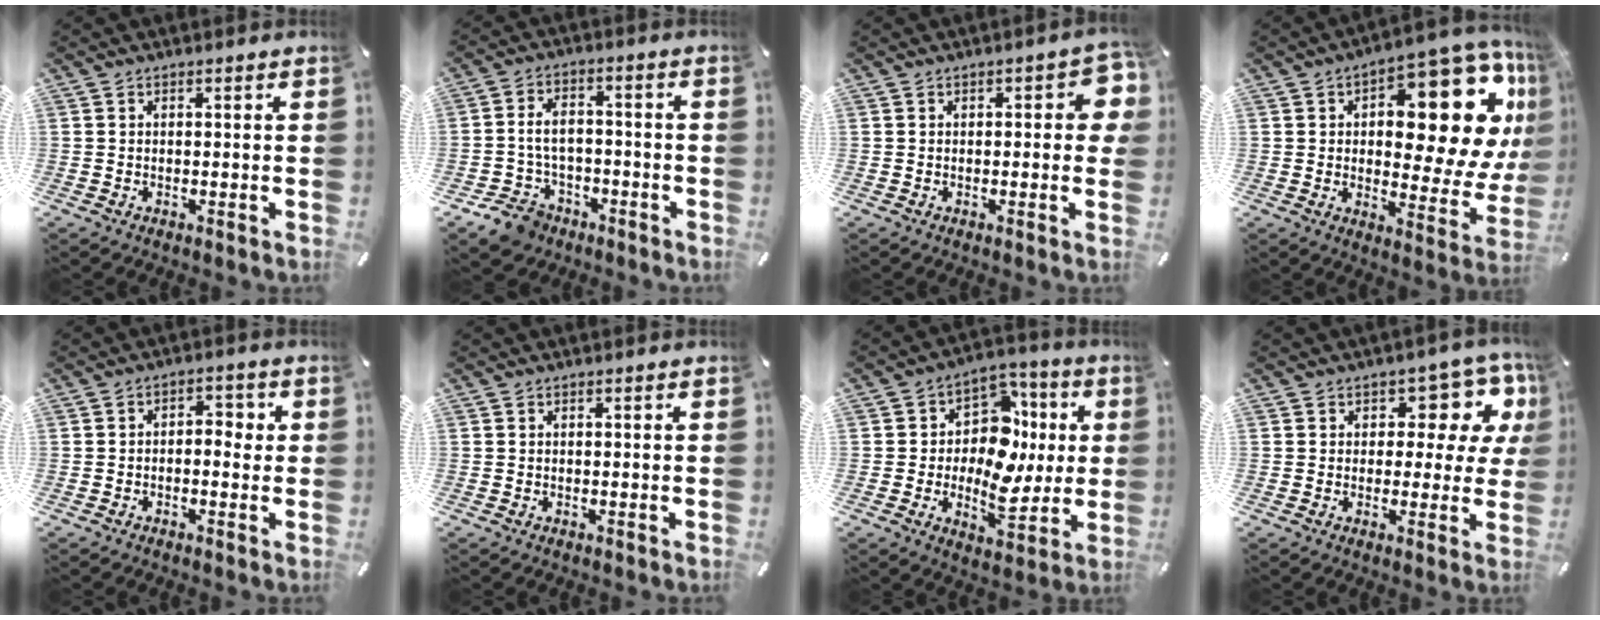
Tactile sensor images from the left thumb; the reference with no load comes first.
{"total": 9.0, "force": [-3.0, 7.0, 4.8], "torque": [-0.094, 0.029, -0.052]}
{"total": 6.1, "force": [0.6, 2.6, 5.5], "torque": [-0.060, -0.001, 0.004]}
{"total": 21.5, "force": [8.8, 10.4, 16.6], "torque": [-0.179, -0.089, 0.142]}
{"total": 3.8, "force": [-1.1, 2.3, 2.8], "torque": [-0.037, 0.010, -0.028]}
{"total": 0.0}
{"total": 14.9, "force": [-0.8, 11.7, 9.1], "torque": [-0.126, -0.001, -0.008]}
{"total": 9.4, "force": [4.2, 5.8, 6.2], "torque": [-0.069, -0.036, 0.069]}